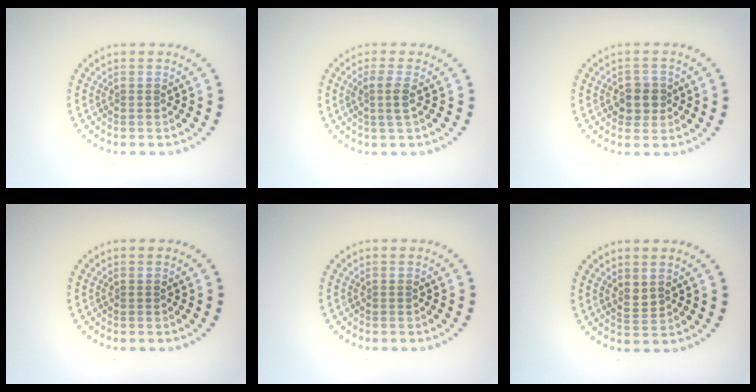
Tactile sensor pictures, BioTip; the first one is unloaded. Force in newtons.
{"total": 1.8, "press": 1.4, "slide": 1.0}
{"total": 2.4, "press": 2.2, "slide": 0.8}
{"total": 0.0}
{"total": 0.0}
{"total": 1.4, "press": 1.4, "slide": 0.4}